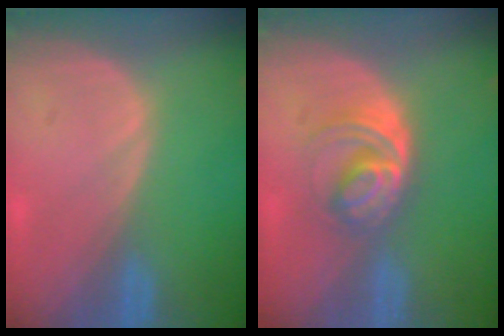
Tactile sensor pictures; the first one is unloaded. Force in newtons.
{"total": 6.3, "press": 5.4, "slide": 3.1}